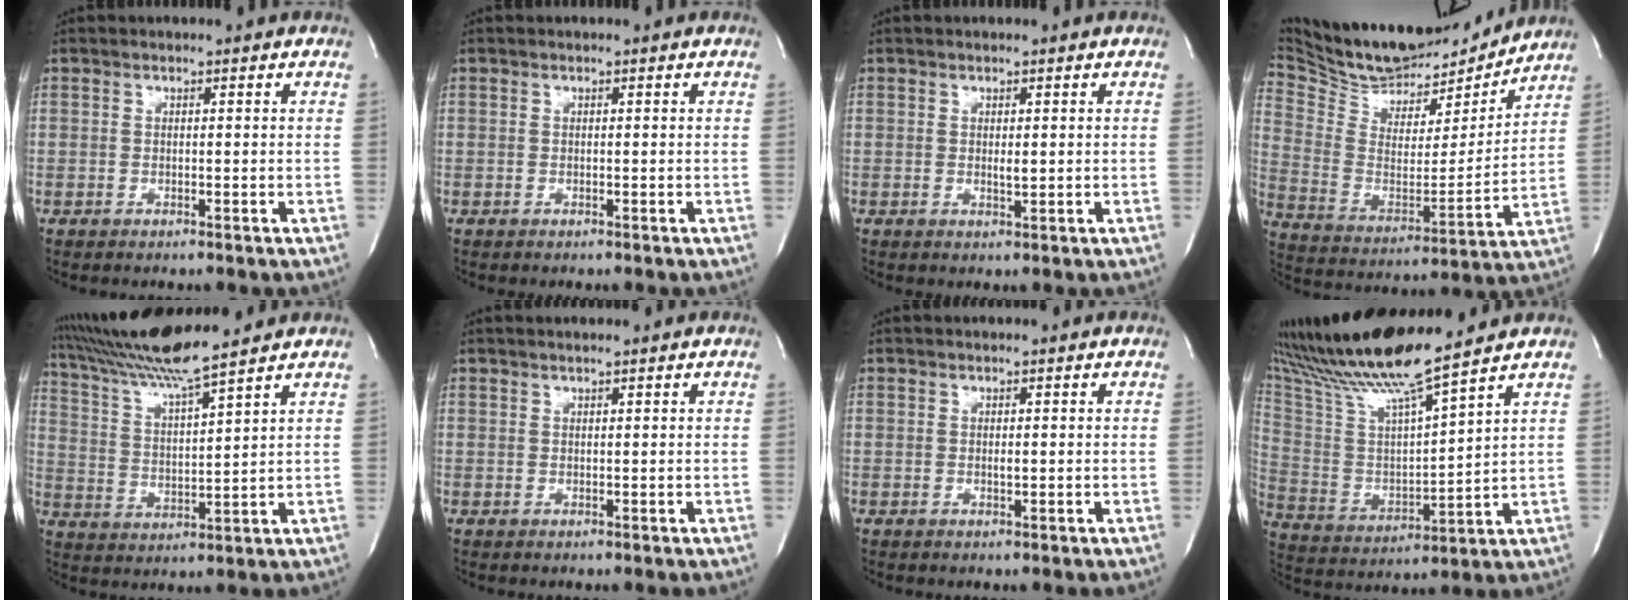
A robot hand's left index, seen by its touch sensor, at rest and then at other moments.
{"total": 0.0}
{"total": 1.1, "force": [0.2, 0.3, 1.0], "torque": [-0.020, -0.002, 0.004]}
{"total": 20.9, "force": [19.1, 6.1, 5.9], "torque": [-0.120, -0.012, 0.312]}
{"total": 11.3, "force": [10.2, -1.8, 4.7], "torque": [-0.096, 0.007, 0.192]}
{"total": 1.4, "force": [1.1, -0.1, 0.8], "torque": [-0.016, 0.011, 0.020]}
{"total": 0.5, "force": [0.1, 0.1, 0.5], "torque": [-0.013, -0.002, 0.002]}
{"total": 15.5, "force": [13.7, -1.5, 7.1], "torque": [-0.152, -0.003, 0.259]}